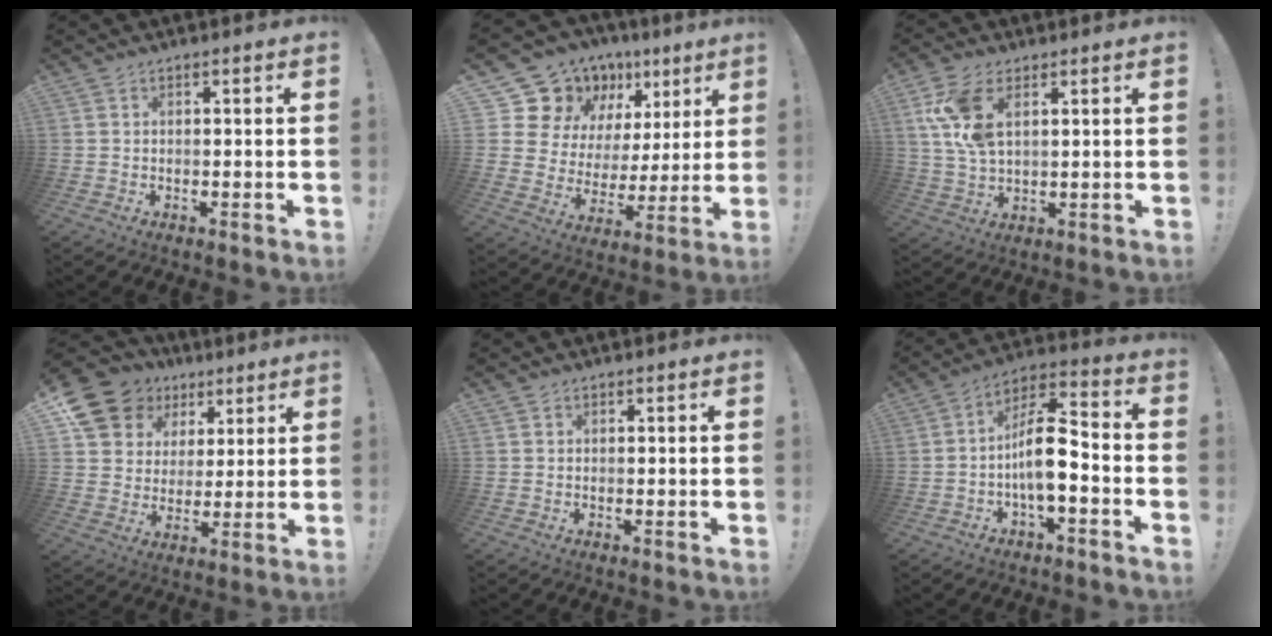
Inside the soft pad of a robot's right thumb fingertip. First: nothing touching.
{"total": 15.2, "force": [10.6, 9.9, 4.7], "torque": [-0.072, -0.083, 0.218]}
{"total": 11.2, "force": [4.3, 6.2, 8.3], "torque": [-0.168, -0.007, 0.082]}
{"total": 15.2, "force": [8.7, 11.3, 5.4], "torque": [-0.091, -0.049, 0.182]}
{"total": 0.6, "force": [0.3, 0.4, 0.0], "torque": [0.006, -0.002, 0.006]}
{"total": 13.3, "force": [-2.9, 5.6, 11.7], "torque": [-0.204, 0.018, -0.051]}